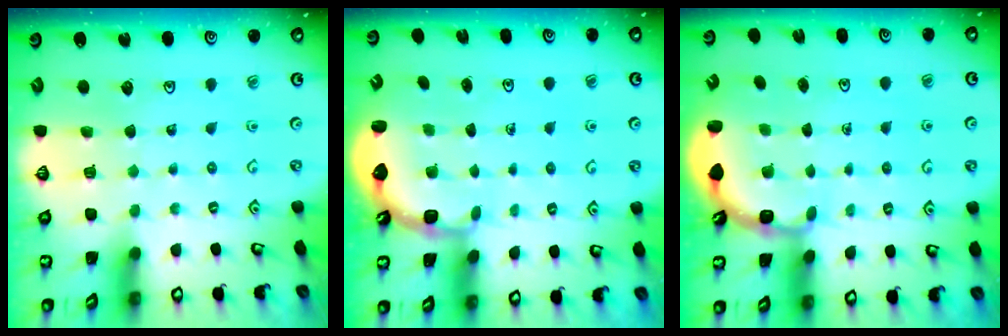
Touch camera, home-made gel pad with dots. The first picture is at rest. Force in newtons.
{"total": 2.5, "press": 2.1, "slide": 1.3}
{"total": 3.3, "press": 2.5, "slide": 2.2}